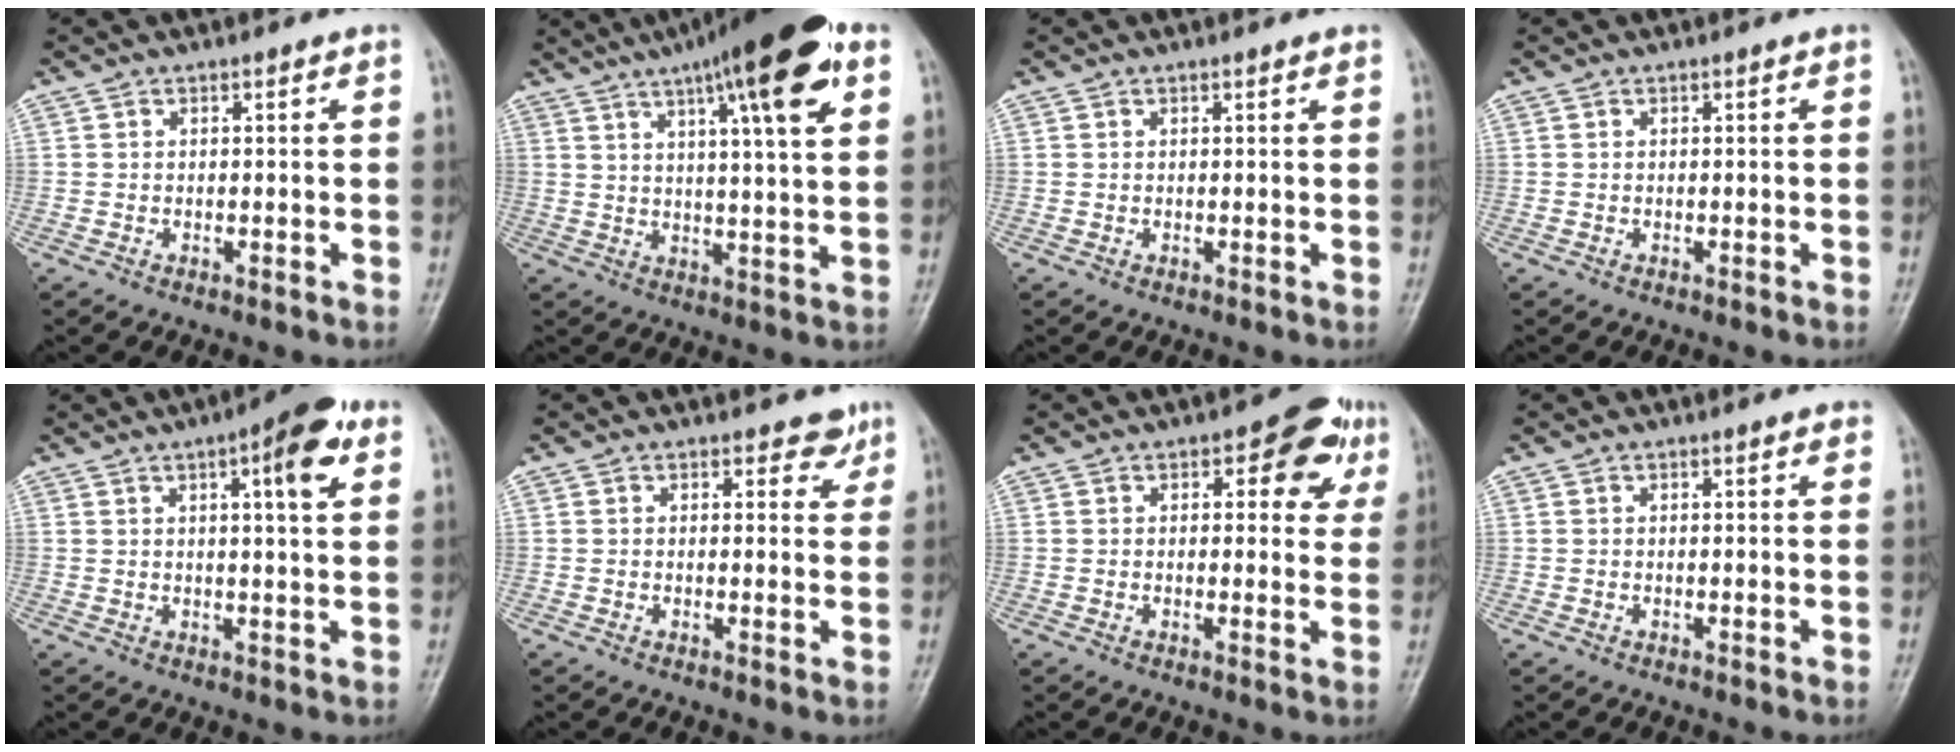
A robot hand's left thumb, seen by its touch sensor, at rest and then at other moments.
{"total": 18.4, "force": [9.1, 3.8, 15.5], "torque": [-0.217, -0.013, 0.131]}
{"total": 0.7, "force": [0.5, 0.1, 0.4], "torque": [-0.007, -0.001, 0.003]}
{"total": 0.0}
{"total": 8.8, "force": [3.8, 2.3, 7.7], "torque": [-0.096, -0.006, 0.046]}
{"total": 2.8, "force": [2.0, 1.6, 1.0], "torque": [0.011, -0.011, 0.020]}
{"total": 7.9, "force": [3.4, 4.4, 5.7], "torque": [-0.024, -0.006, 0.031]}
{"total": 1.1, "force": [0.8, 0.4, 0.6], "torque": [-0.009, -0.002, 0.006]}